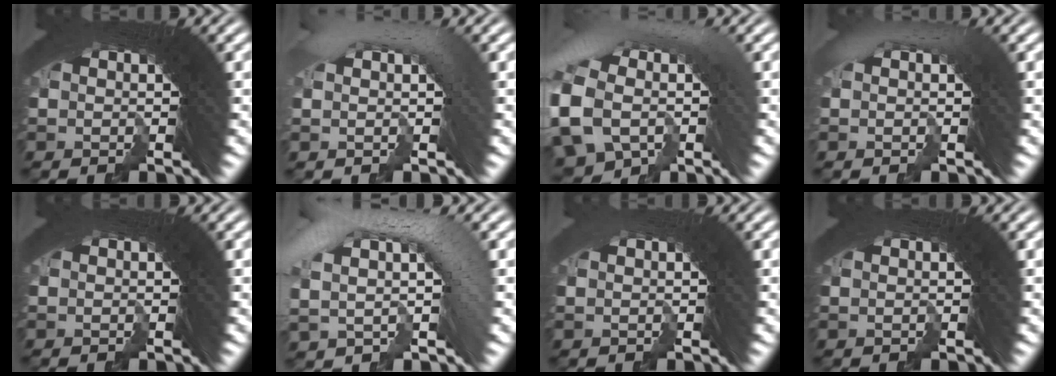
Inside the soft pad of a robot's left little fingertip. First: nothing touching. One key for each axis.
{"total": 1.9, "fx": 0.7, "fy": 0.3, "fz": 1.8, "tx": -0.015, "ty": 0.033, "tz": 0.004}
{"total": 5.4, "fx": -1.2, "fy": 3.7, "fz": 3.7, "tx": -0.077, "ty": 0.009, "tz": -0.020}
{"total": 0.6, "fx": 0.1, "fy": -0.6, "fz": 0.1, "tx": 0.008, "ty": 0.023, "tz": -0.003}
{"total": 0.0}
{"total": 5.6, "fx": 1.3, "fy": 2.5, "fz": 4.8, "tx": -0.081, "ty": 0.028, "tz": 0.018}
{"total": 0.5, "fx": -0.1, "fy": -0.2, "fz": -0.5, "tx": 0.015, "ty": 0.010, "tz": -0.004}
{"total": 0.5, "fx": 0.3, "fy": 0.3, "fz": 0.2, "tx": -0.007, "ty": 0.001, "tz": 0.005}